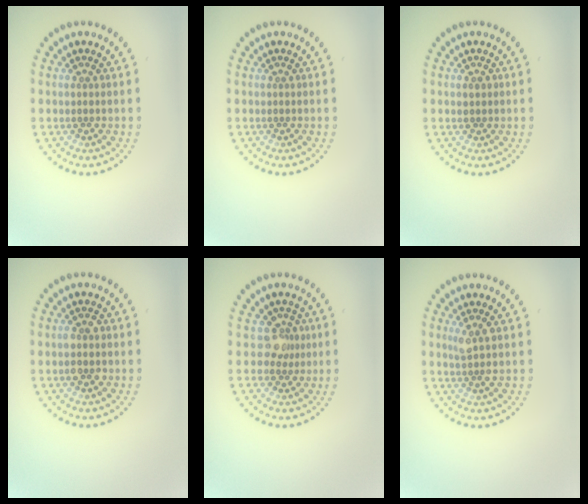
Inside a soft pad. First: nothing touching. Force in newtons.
{"total": 0.0}
{"total": 1.0, "press": 0.9, "slide": 0.2}
{"total": 1.7, "press": 1.7, "slide": 0.2}
{"total": 2.1, "press": 1.5, "slide": 1.5}
{"total": 1.7, "press": 1.4, "slide": 1.0}